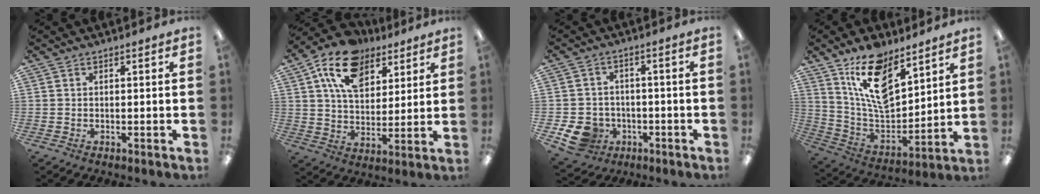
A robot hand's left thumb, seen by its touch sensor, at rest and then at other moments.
{"total": 15.0, "force": [8.7, 9.6, 7.6], "torque": [-0.133, -0.032, 0.160]}
{"total": 7.4, "force": [-3.4, 6.3, 2.2], "torque": [-0.054, 0.018, -0.058]}
{"total": 16.1, "force": [10.9, 7.4, 9.2], "torque": [-0.176, -0.065, 0.196]}